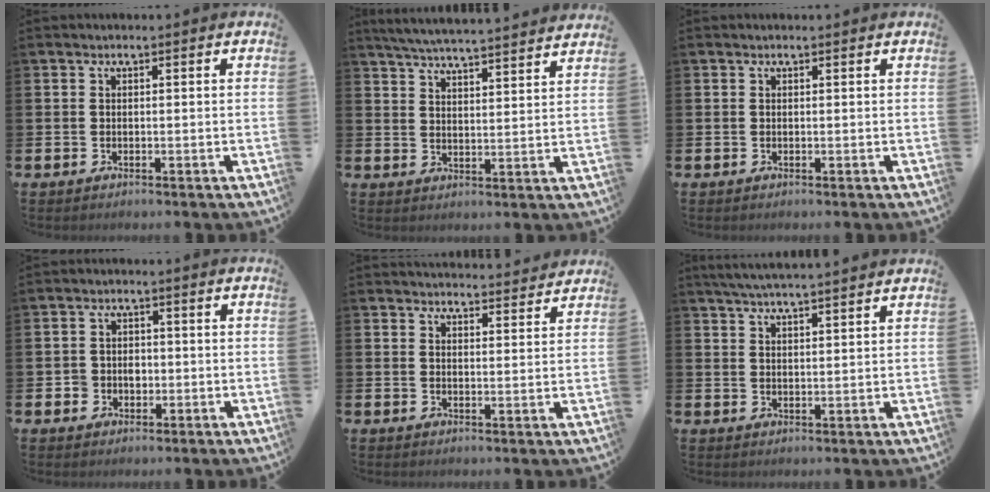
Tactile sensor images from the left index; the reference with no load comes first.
{"total": 5.8, "force": [5.7, -0.2, 1.1], "torque": [-0.046, -0.036, 0.102]}
{"total": 0.0}
{"total": 2.4, "force": [-0.7, 2.2, 0.4], "torque": [-0.006, 0.002, -0.022]}
{"total": 3.6, "force": [3.6, 0.3, 0.0], "torque": [0.000, -0.026, 0.064]}
{"total": 4.5, "force": [4.4, -0.4, 1.1], "torque": [-0.032, -0.015, 0.079]}